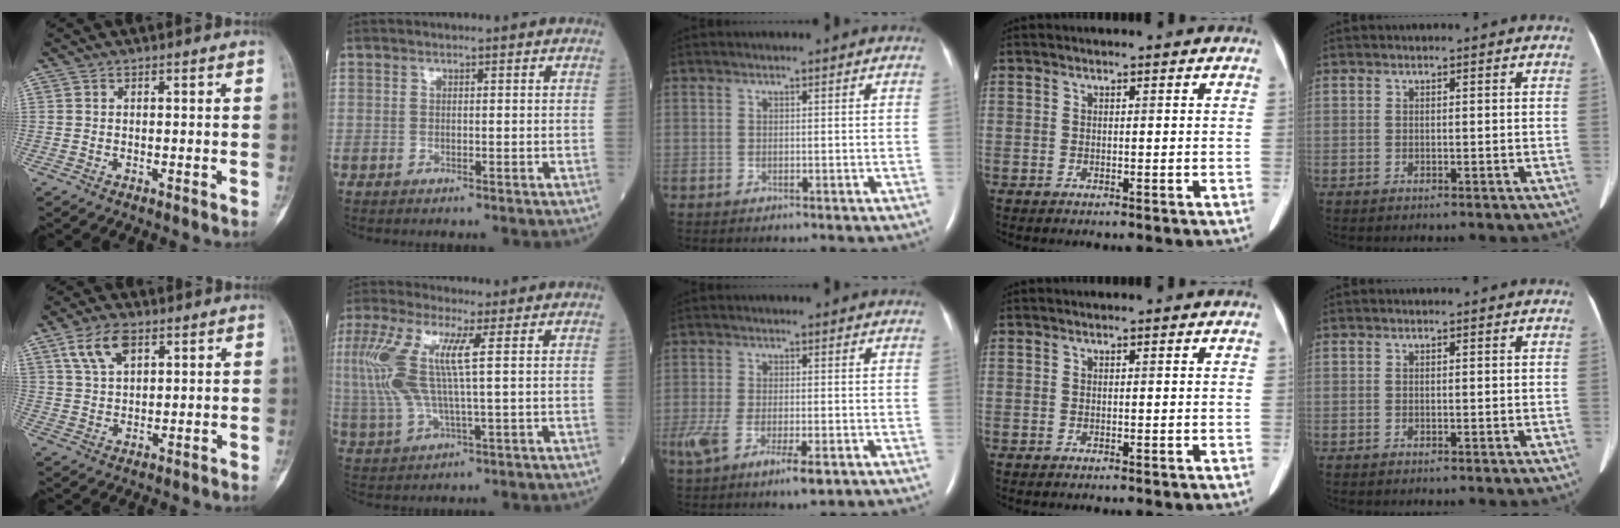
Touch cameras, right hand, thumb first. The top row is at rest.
{"thumb": {"total": 7.4, "force": [3.8, 3.9, 5.0], "torque": [-0.086, -0.009, 0.075]}, "index": {"total": 11.3, "force": [2.2, 2.0, 10.9], "torque": [-0.266, 0.016, 0.041]}, "middle": {"total": 8.7, "force": [-4.0, 2.7, 7.2], "torque": [-0.134, -0.023, -0.066]}}